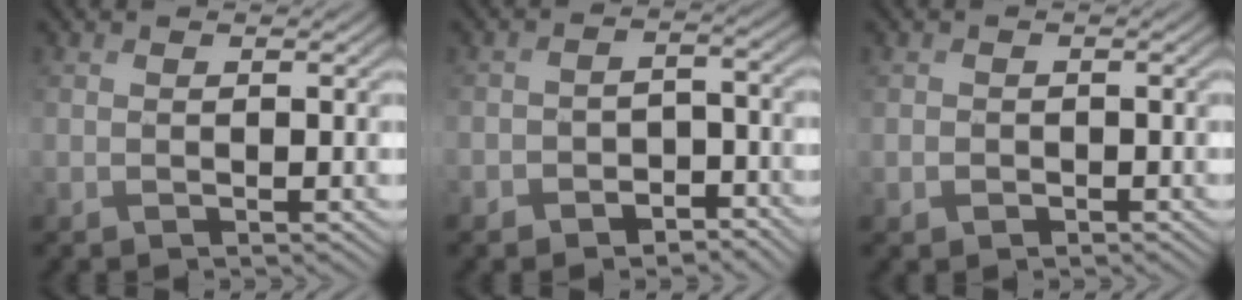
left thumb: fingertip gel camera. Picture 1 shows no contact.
{"total": 4.4, "force": [-3.1, 2.6, 1.9], "torque": [-0.027, -0.003, -0.057]}
{"total": 0.9, "force": [-0.4, 0.8, 0.2], "torque": [0.001, -0.003, -0.010]}